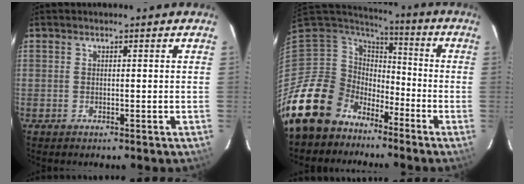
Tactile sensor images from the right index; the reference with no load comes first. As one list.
[{"total": 14.4, "force": [-10.3, 9.8, 2.4], "torque": [-0.079, 0.021, -0.185]}]